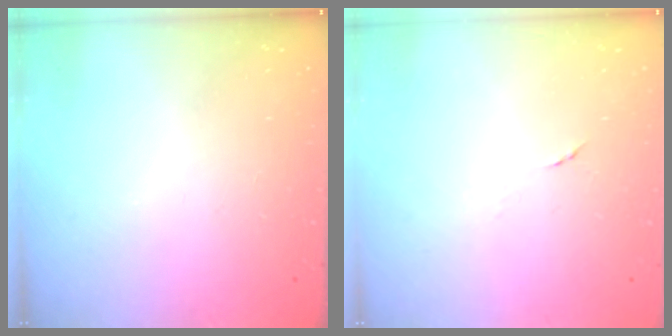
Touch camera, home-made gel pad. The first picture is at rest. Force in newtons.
{"total": 4.3, "press": 4.2, "slide": 1.2}